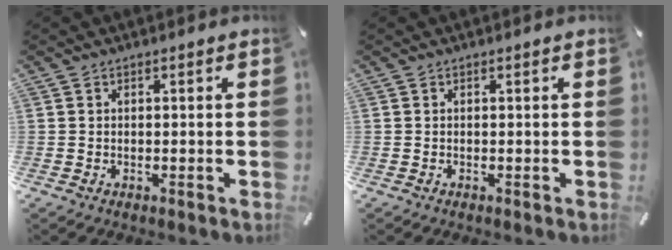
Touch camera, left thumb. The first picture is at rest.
{"total": 0.0}